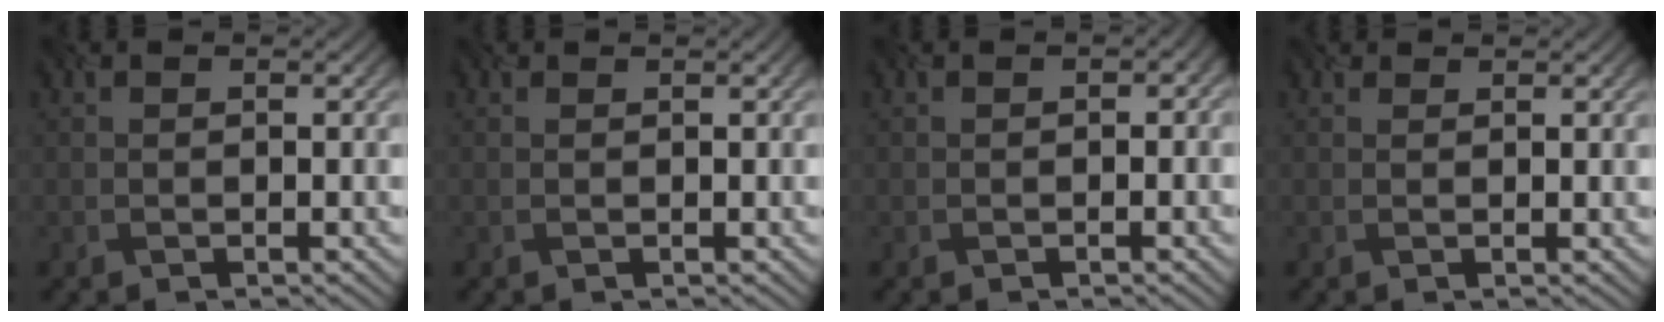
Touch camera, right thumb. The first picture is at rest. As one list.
[{"total": 0.8, "force": [0.4, 0.3, 0.6], "torque": [-0.004, 0.001, 0.003]}, {"total": 0.9, "force": [-0.4, 0.5, 0.6], "torque": [-0.006, 0.001, 0.002]}, {"total": 0.6, "force": [0.6, 0.0, 0.2], "torque": [-0.005, 0.008, 0.014]}]